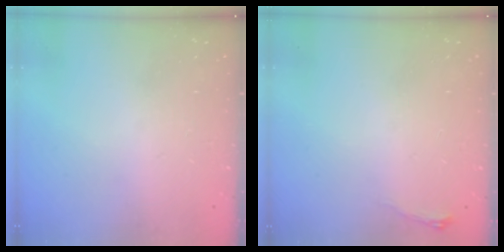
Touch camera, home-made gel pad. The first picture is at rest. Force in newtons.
{"total": 3.1, "press": 3.0, "slide": 0.9}